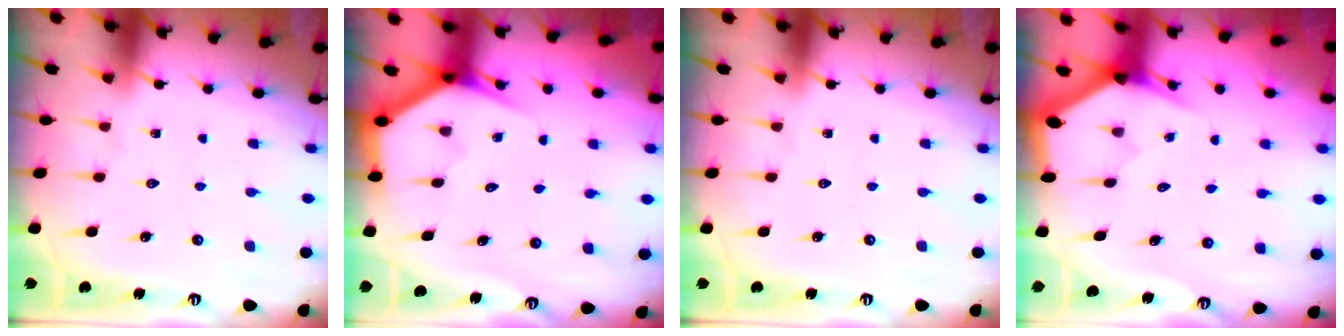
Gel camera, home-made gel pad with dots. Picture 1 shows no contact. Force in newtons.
{"total": 3.5, "press": 3.5, "slide": 0.3}
{"total": 0.0}
{"total": 3.1, "press": 3.1, "slide": 0.0}